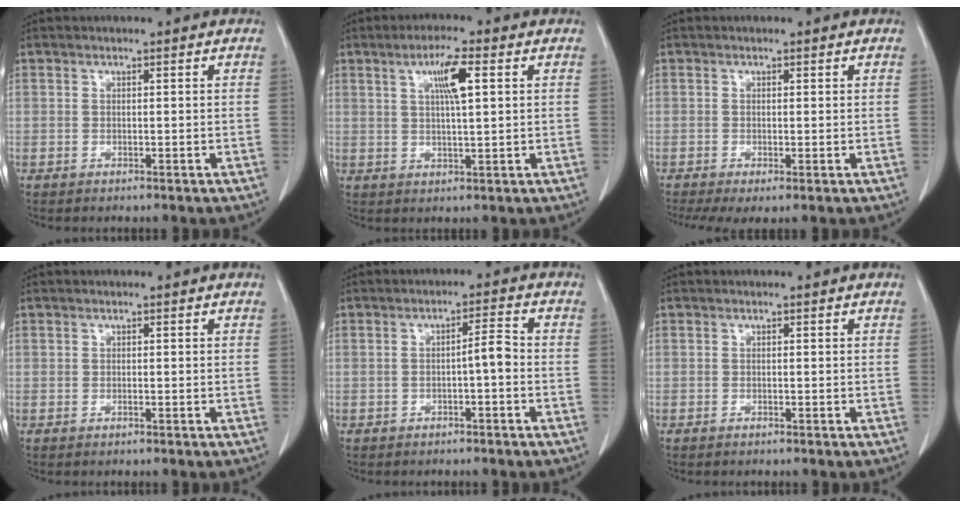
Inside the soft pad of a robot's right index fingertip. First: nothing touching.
{"total": 5.8, "force": [2.1, 0.5, 5.4], "torque": [-0.098, 0.002, 0.035]}
{"total": 3.9, "force": [-2.0, 1.5, 3.1], "torque": [-0.058, -0.015, -0.034]}
{"total": 0.0}
{"total": 3.1, "force": [-0.7, 0.4, 2.9], "torque": [-0.044, 0.010, -0.010]}
{"total": 0.0}